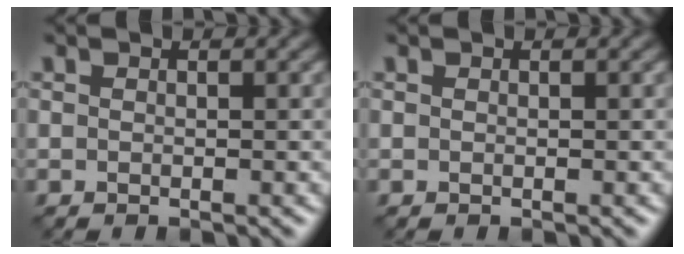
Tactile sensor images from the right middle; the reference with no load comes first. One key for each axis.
{"total": 0.0}